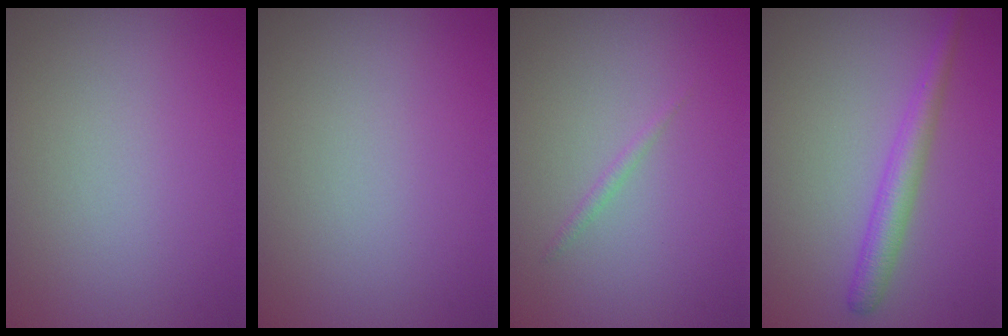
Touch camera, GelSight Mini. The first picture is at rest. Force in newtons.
{"total": 0.0}
{"total": 0.6, "press": 0.6, "slide": 0.0}
{"total": 2.6, "press": 2.6, "slide": 0.1}